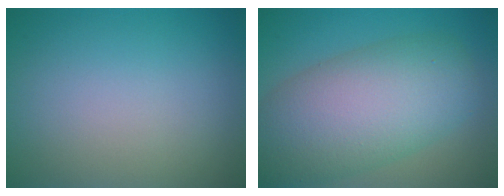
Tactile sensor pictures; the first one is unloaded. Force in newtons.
{"total": 10.0, "press": 10.0, "slide": 0.8}